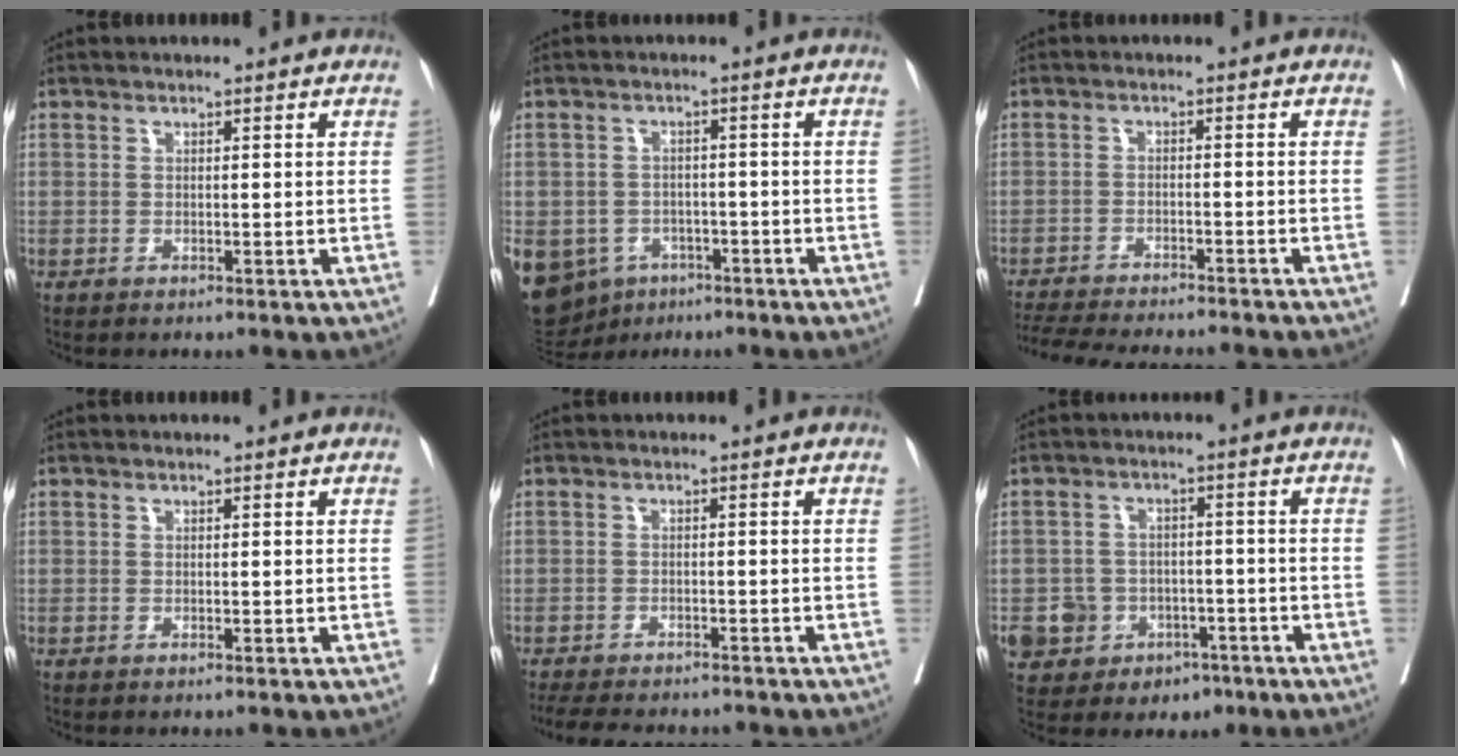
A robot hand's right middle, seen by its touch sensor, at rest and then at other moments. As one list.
[{"total": 16.6, "force": [-7.7, 13.3, 6.2], "torque": [-0.181, 0.005, -0.099]}, {"total": 15.1, "force": [-13.8, 1.3, 5.9], "torque": [-0.108, -0.024, -0.196]}, {"total": 0.0}, {"total": 11.3, "force": [-10.0, 3.0, 4.3], "torque": [-0.075, -0.010, -0.135]}, {"total": 7.9, "force": [-3.6, 6.8, 1.6], "torque": [-0.037, 0.014, -0.042]}]